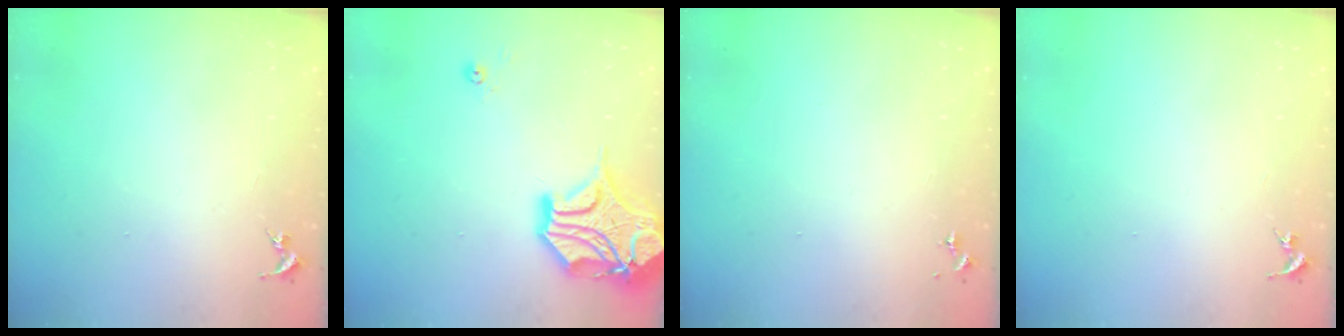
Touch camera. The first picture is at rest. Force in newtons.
{"total": 16.9, "press": 16.8, "slide": 2.5}
{"total": 0.0}
{"total": 0.0}